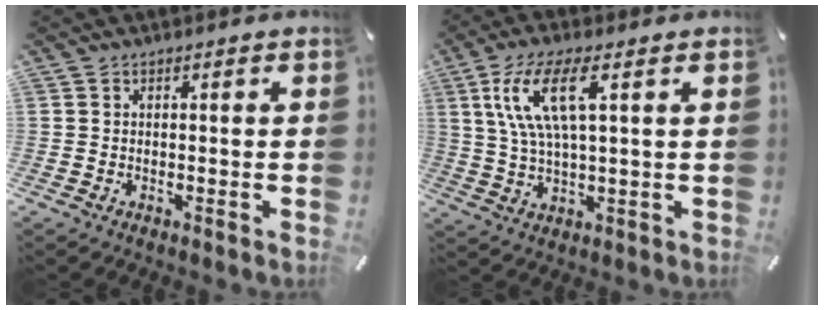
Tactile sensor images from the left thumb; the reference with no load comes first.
{"total": 12.0, "force": [4.7, 3.7, 10.4], "torque": [-0.229, 0.001, 0.078]}